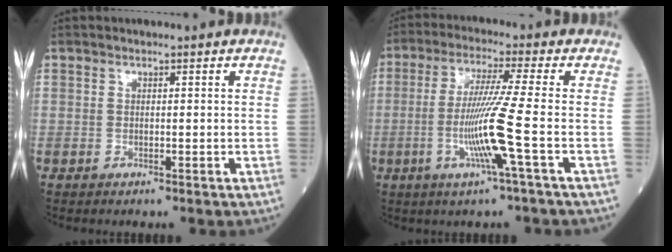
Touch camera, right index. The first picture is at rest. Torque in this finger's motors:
{"motor_torque": [0.51, -0.11, 0.29, 0.19]}